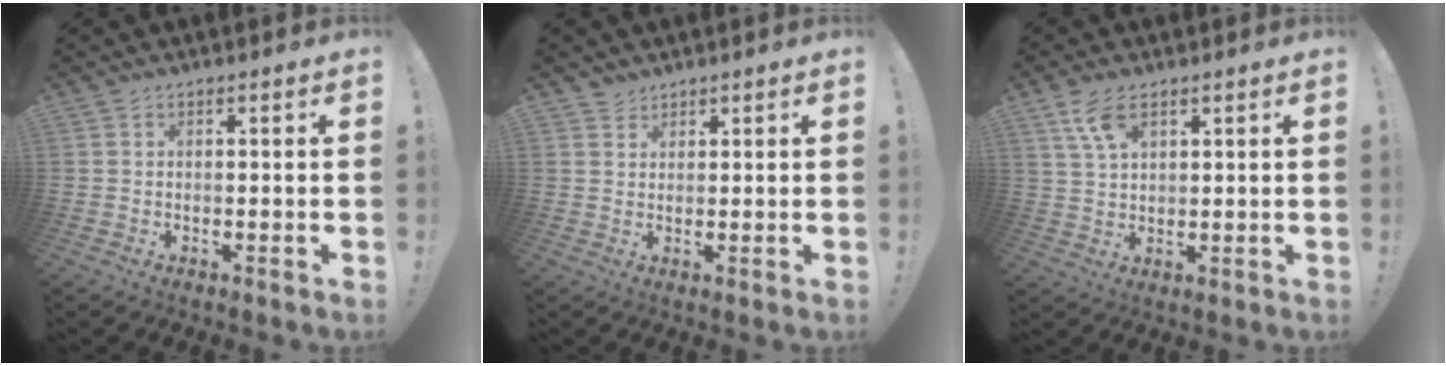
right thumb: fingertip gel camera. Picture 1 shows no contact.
{"total": 2.7, "force": [2.4, 1.2, 0.1], "torque": [0.010, -0.016, 0.044]}
{"total": 7.4, "force": [4.4, 3.5, 4.9], "torque": [-0.086, -0.016, 0.083]}